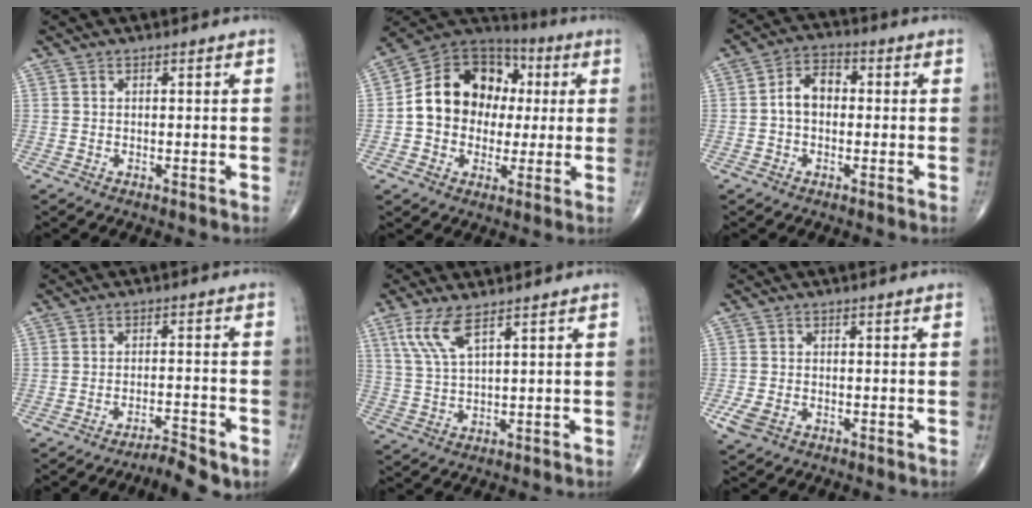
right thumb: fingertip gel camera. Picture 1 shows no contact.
{"total": 16.6, "force": [0.8, 13.6, 9.5], "torque": [-0.119, 0.032, 0.008]}
{"total": 6.3, "force": [-0.2, 4.4, 4.5], "torque": [-0.067, 0.023, -0.013]}
{"total": 5.9, "force": [-4.9, 0.9, 3.1], "torque": [-0.054, 0.042, -0.071]}
{"total": 6.7, "force": [3.8, 1.7, 5.2], "torque": [-0.119, -0.012, 0.088]}
{"total": 3.6, "force": [-1.6, 2.4, 2.2], "torque": [-0.050, 0.002, -0.028]}